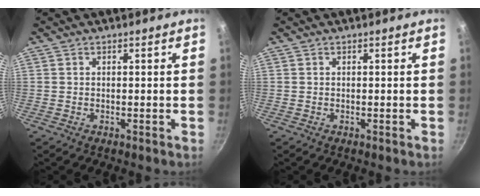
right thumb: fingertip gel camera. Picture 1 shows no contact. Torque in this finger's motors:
{"motor_torque": [0.00, 0.00, -0.25, 0.25, 0.00]}